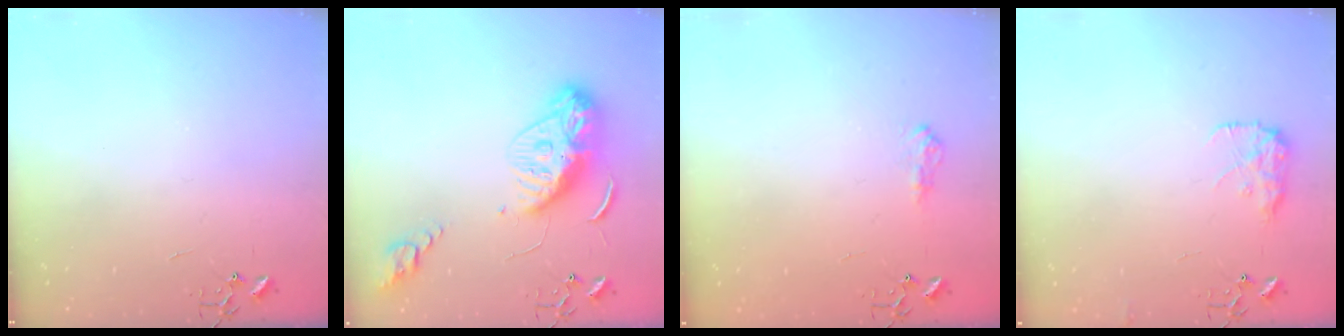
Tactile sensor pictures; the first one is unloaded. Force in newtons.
{"total": 12.9, "press": 12.9, "slide": 1.2}
{"total": 8.8, "press": 8.8, "slide": 0.8}
{"total": 9.8, "press": 9.8, "slide": 0.2}